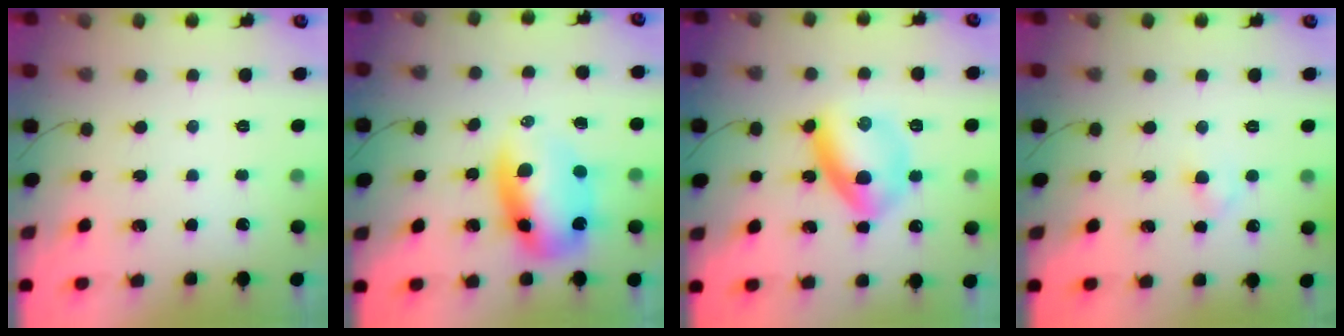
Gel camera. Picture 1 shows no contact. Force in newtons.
{"total": 11.1, "press": 10.7, "slide": 3.0}
{"total": 10.8, "press": 10.8, "slide": 0.3}
{"total": 2.4, "press": 2.1, "slide": 1.2}